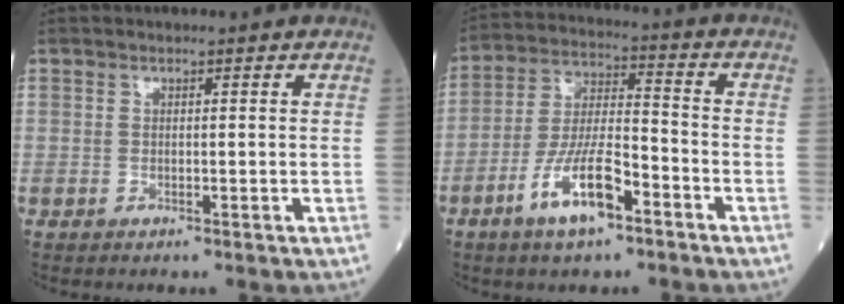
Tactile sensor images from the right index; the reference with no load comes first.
{"total": 10.8, "force": [-5.8, 2.7, 8.7], "torque": [-0.174, -0.002, -0.109]}